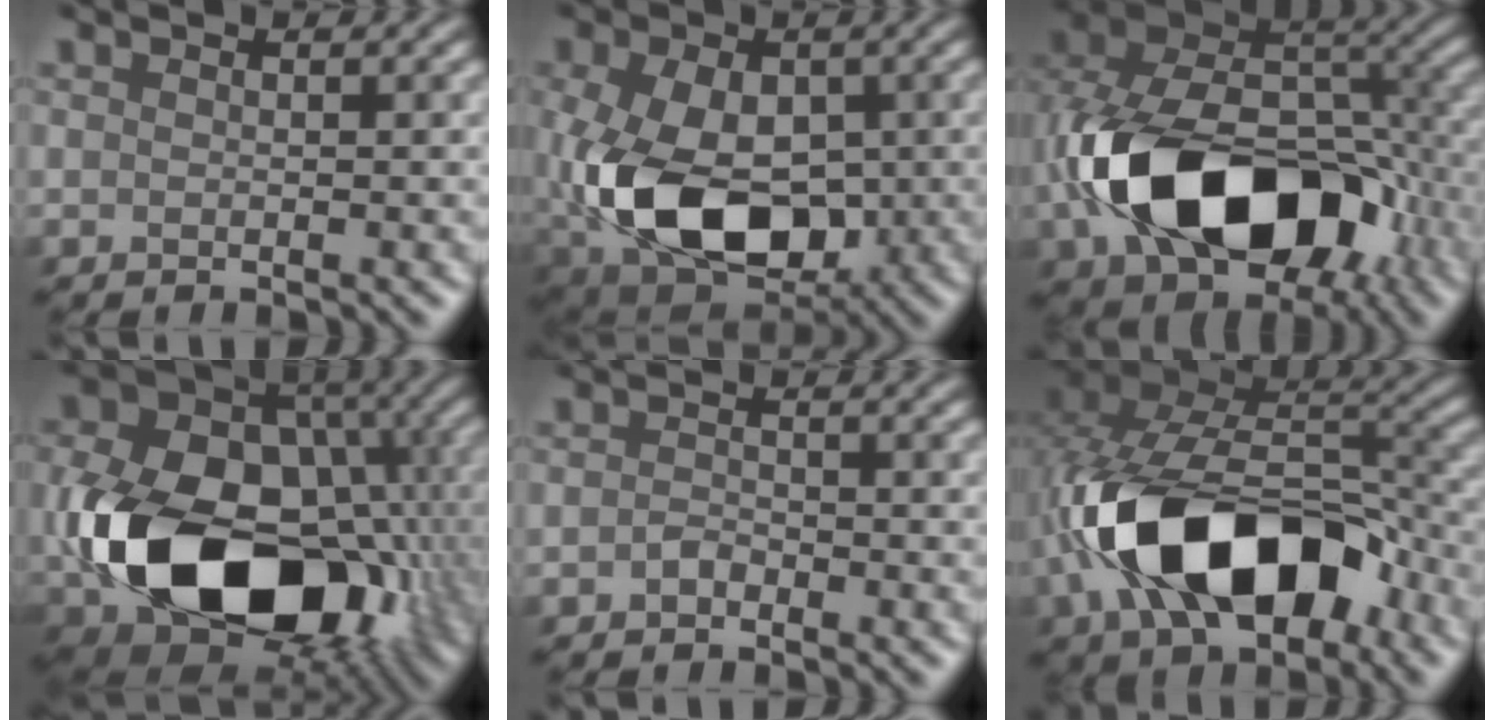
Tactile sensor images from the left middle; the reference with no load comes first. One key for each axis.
{"total": 11.3, "fx": -1.6, "fy": 7.5, "fz": 8.3, "tx": -0.176, "ty": -0.013, "tz": -0.022}
{"total": 15.1, "fx": -5.4, "fy": 9.4, "fz": 10.5, "tx": -0.202, "ty": -0.004, "tz": -0.086}
{"total": 17.8, "fx": -4.1, "fy": 12.4, "fz": 12.2, "tx": -0.228, "ty": -0.022, "tz": -0.064}
{"total": 0.9, "fx": -0.8, "fy": 0.3, "fz": 0.3, "tx": -0.010, "ty": 0.011, "tz": -0.012}
{"total": 13.6, "fx": -5.1, "fy": 7.7, "fz": 9.9, "tx": -0.182, "ty": 0.007, "tz": -0.079}